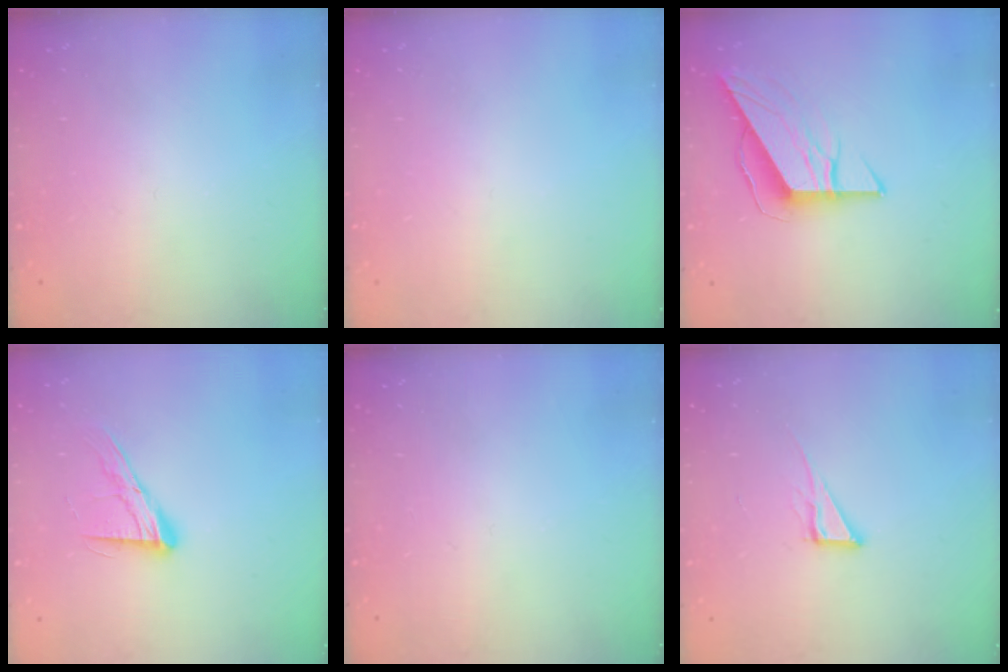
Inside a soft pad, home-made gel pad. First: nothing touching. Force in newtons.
{"total": 0.0}
{"total": 11.1, "press": 11.0, "slide": 1.2}
{"total": 12.4, "press": 12.3, "slide": 1.4}
{"total": 0.0}
{"total": 6.1, "press": 6.1, "slide": 0.4}